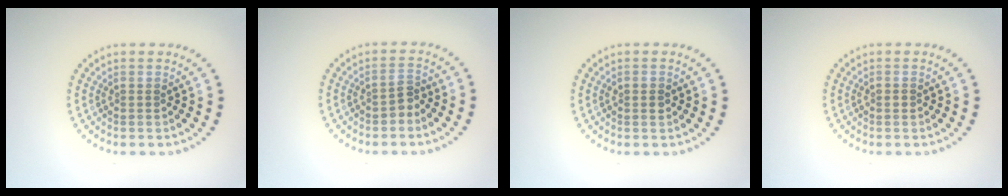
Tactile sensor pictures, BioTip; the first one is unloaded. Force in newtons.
{"total": 1.4, "press": 1.2, "slide": 0.7}
{"total": 1.4, "press": 1.4, "slide": 0.2}
{"total": 0.7, "press": 0.7, "slide": 0.1}